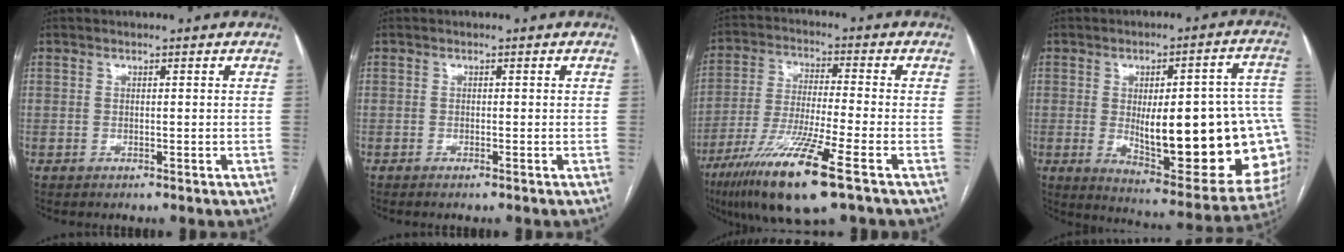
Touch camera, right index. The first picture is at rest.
{"total": 0.6, "force": [-0.5, -0.1, 0.4], "torque": [-0.009, 0.000, -0.009]}
{"total": 14.8, "force": [-8.0, 0.3, 12.5], "torque": [-0.257, -0.037, -0.146]}
{"total": 27.0, "force": [-2.8, 7.3, 25.9], "torque": [-0.260, 0.011, -0.012]}